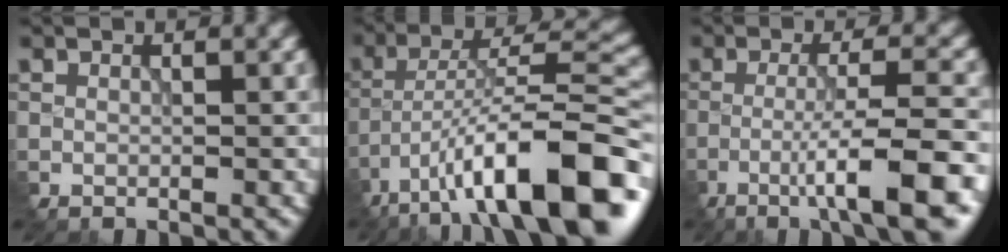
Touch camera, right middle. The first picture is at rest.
{"total": 13.5, "force": [-8.1, 3.6, 10.2], "torque": [-0.154, 0.011, -0.136]}
{"total": 8.0, "force": [-3.9, 1.2, 6.9], "torque": [-0.107, 0.009, -0.067]}